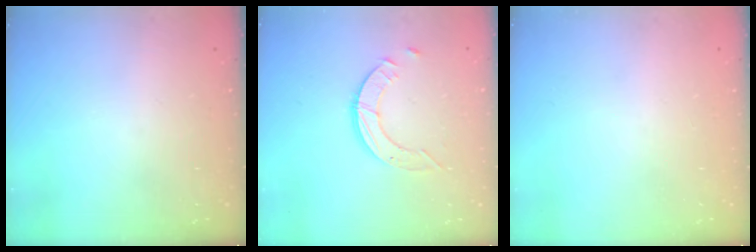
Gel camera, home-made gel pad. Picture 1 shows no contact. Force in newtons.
{"total": 3.6, "press": 3.5, "slide": 0.3}
{"total": 0.0}